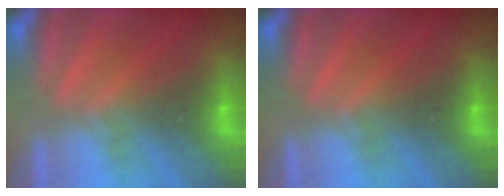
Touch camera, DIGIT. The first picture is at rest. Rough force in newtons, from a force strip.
{"total": 0.0}